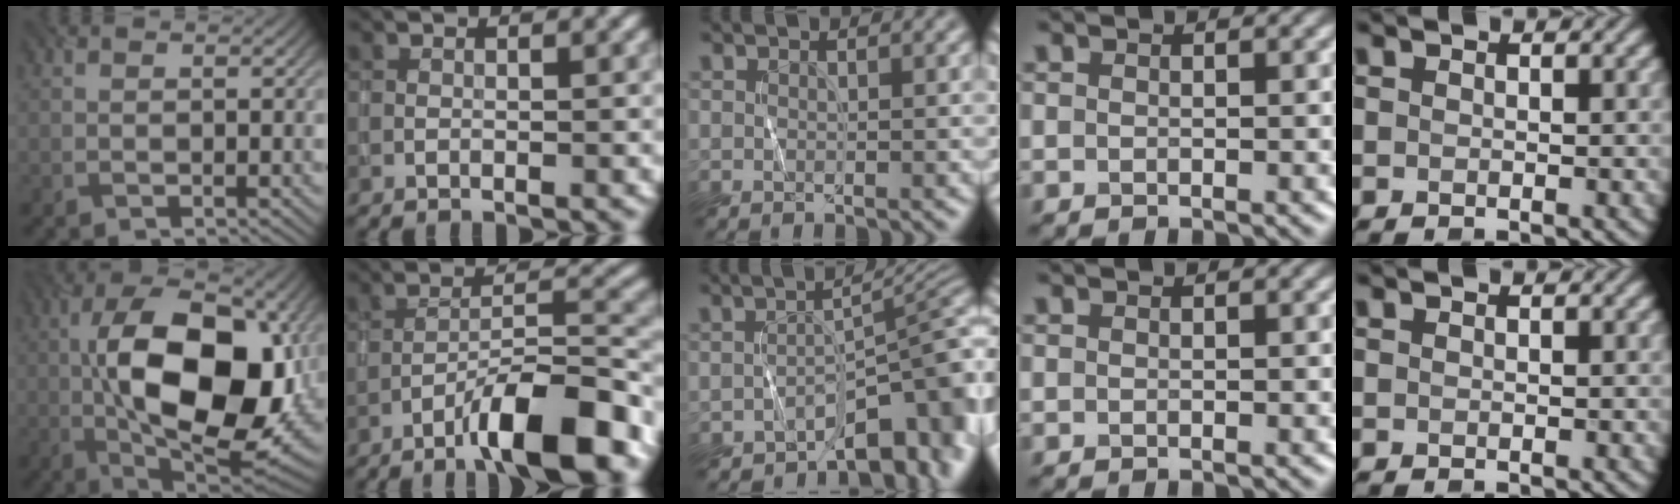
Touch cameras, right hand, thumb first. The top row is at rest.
{"thumb": {"total": 19.1, "force": [0.5, 9.9, 16.4], "torque": [-0.287, 0.005, 0.004]}, "index": {"total": 9.8, "force": [-6.2, 2.1, 7.3], "torque": [-0.110, 0.017, -0.101]}, "middle": {"total": 6.5, "force": [-4.5, 2.1, 4.2], "torque": [-0.037, 0.010, -0.071]}}